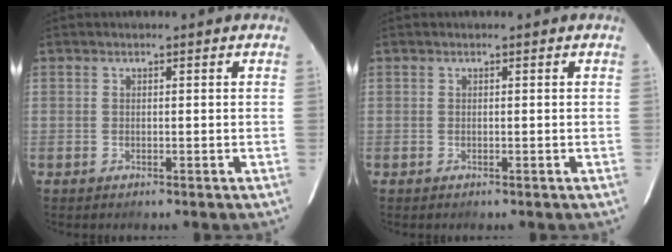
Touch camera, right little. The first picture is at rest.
{"total": 0.0}